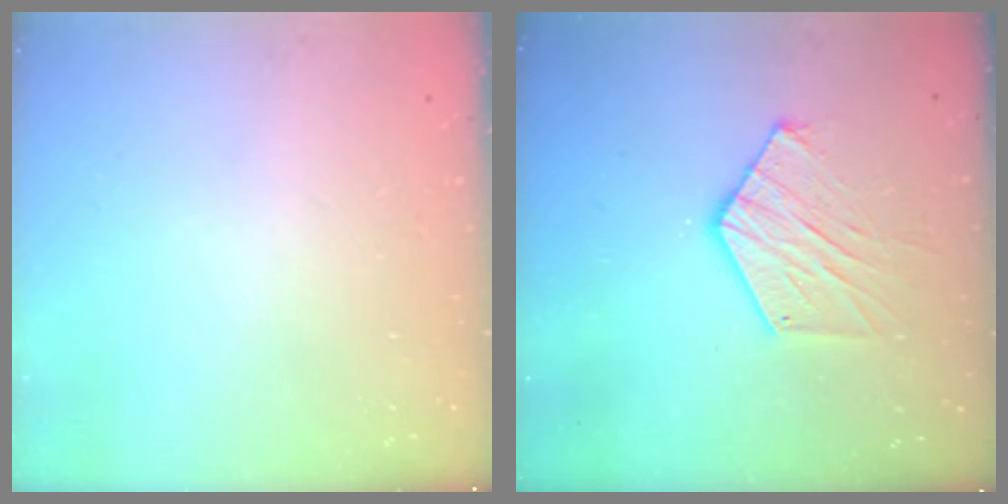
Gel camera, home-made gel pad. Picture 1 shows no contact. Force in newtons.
{"total": 10.5, "press": 10.5, "slide": 0.4}